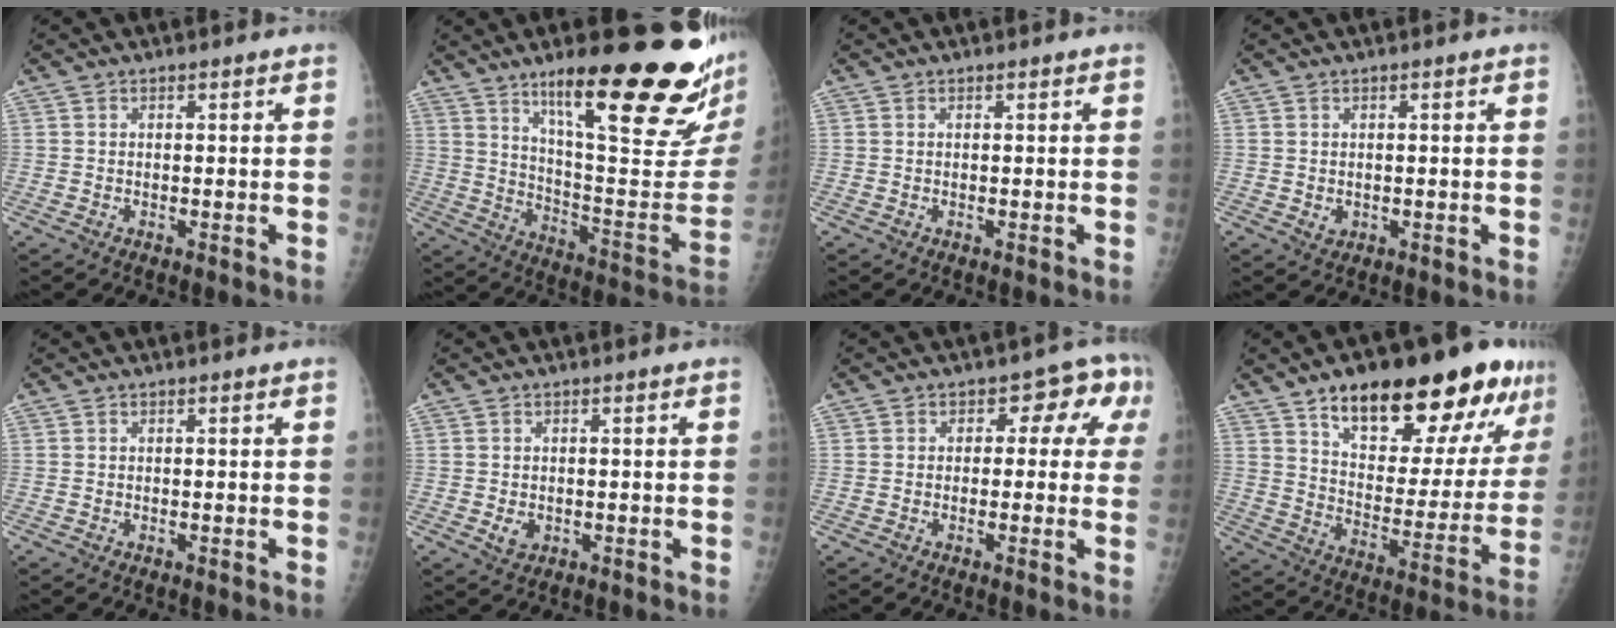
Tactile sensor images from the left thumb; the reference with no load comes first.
{"total": 28.7, "force": [17.3, 5.2, 22.3], "torque": [-0.275, -0.070, 0.273]}
{"total": 0.0}
{"total": 1.5, "force": [-0.1, 1.3, 0.8], "torque": [-0.007, 0.000, 0.004]}
{"total": 0.0}
{"total": 2.4, "force": [-0.4, 1.9, 1.4], "torque": [-0.016, -0.001, 0.000]}
{"total": 6.8, "force": [0.9, 4.7, 4.8], "torque": [-0.012, 0.025, 0.000]}
{"total": 26.1, "force": [16.0, 9.9, 18.1], "torque": [-0.222, -0.045, 0.245]}